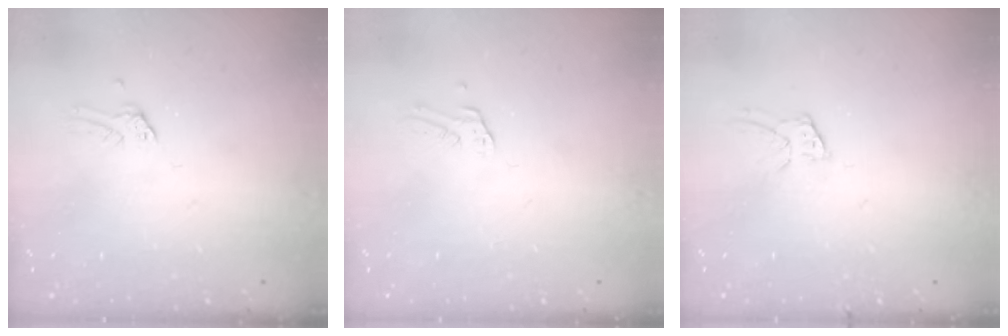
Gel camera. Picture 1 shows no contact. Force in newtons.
{"total": 2.7, "press": 2.7, "slide": 0.1}
{"total": 6.7, "press": 6.7, "slide": 0.4}